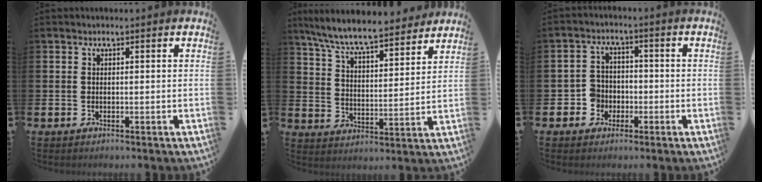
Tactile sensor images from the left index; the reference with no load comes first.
{"total": 8.4, "force": [7.9, 1.0, 2.8], "torque": [-0.088, -0.052, 0.139]}
{"total": 4.0, "force": [-1.5, 3.6, 0.6], "torque": [-0.022, 0.005, -0.034]}